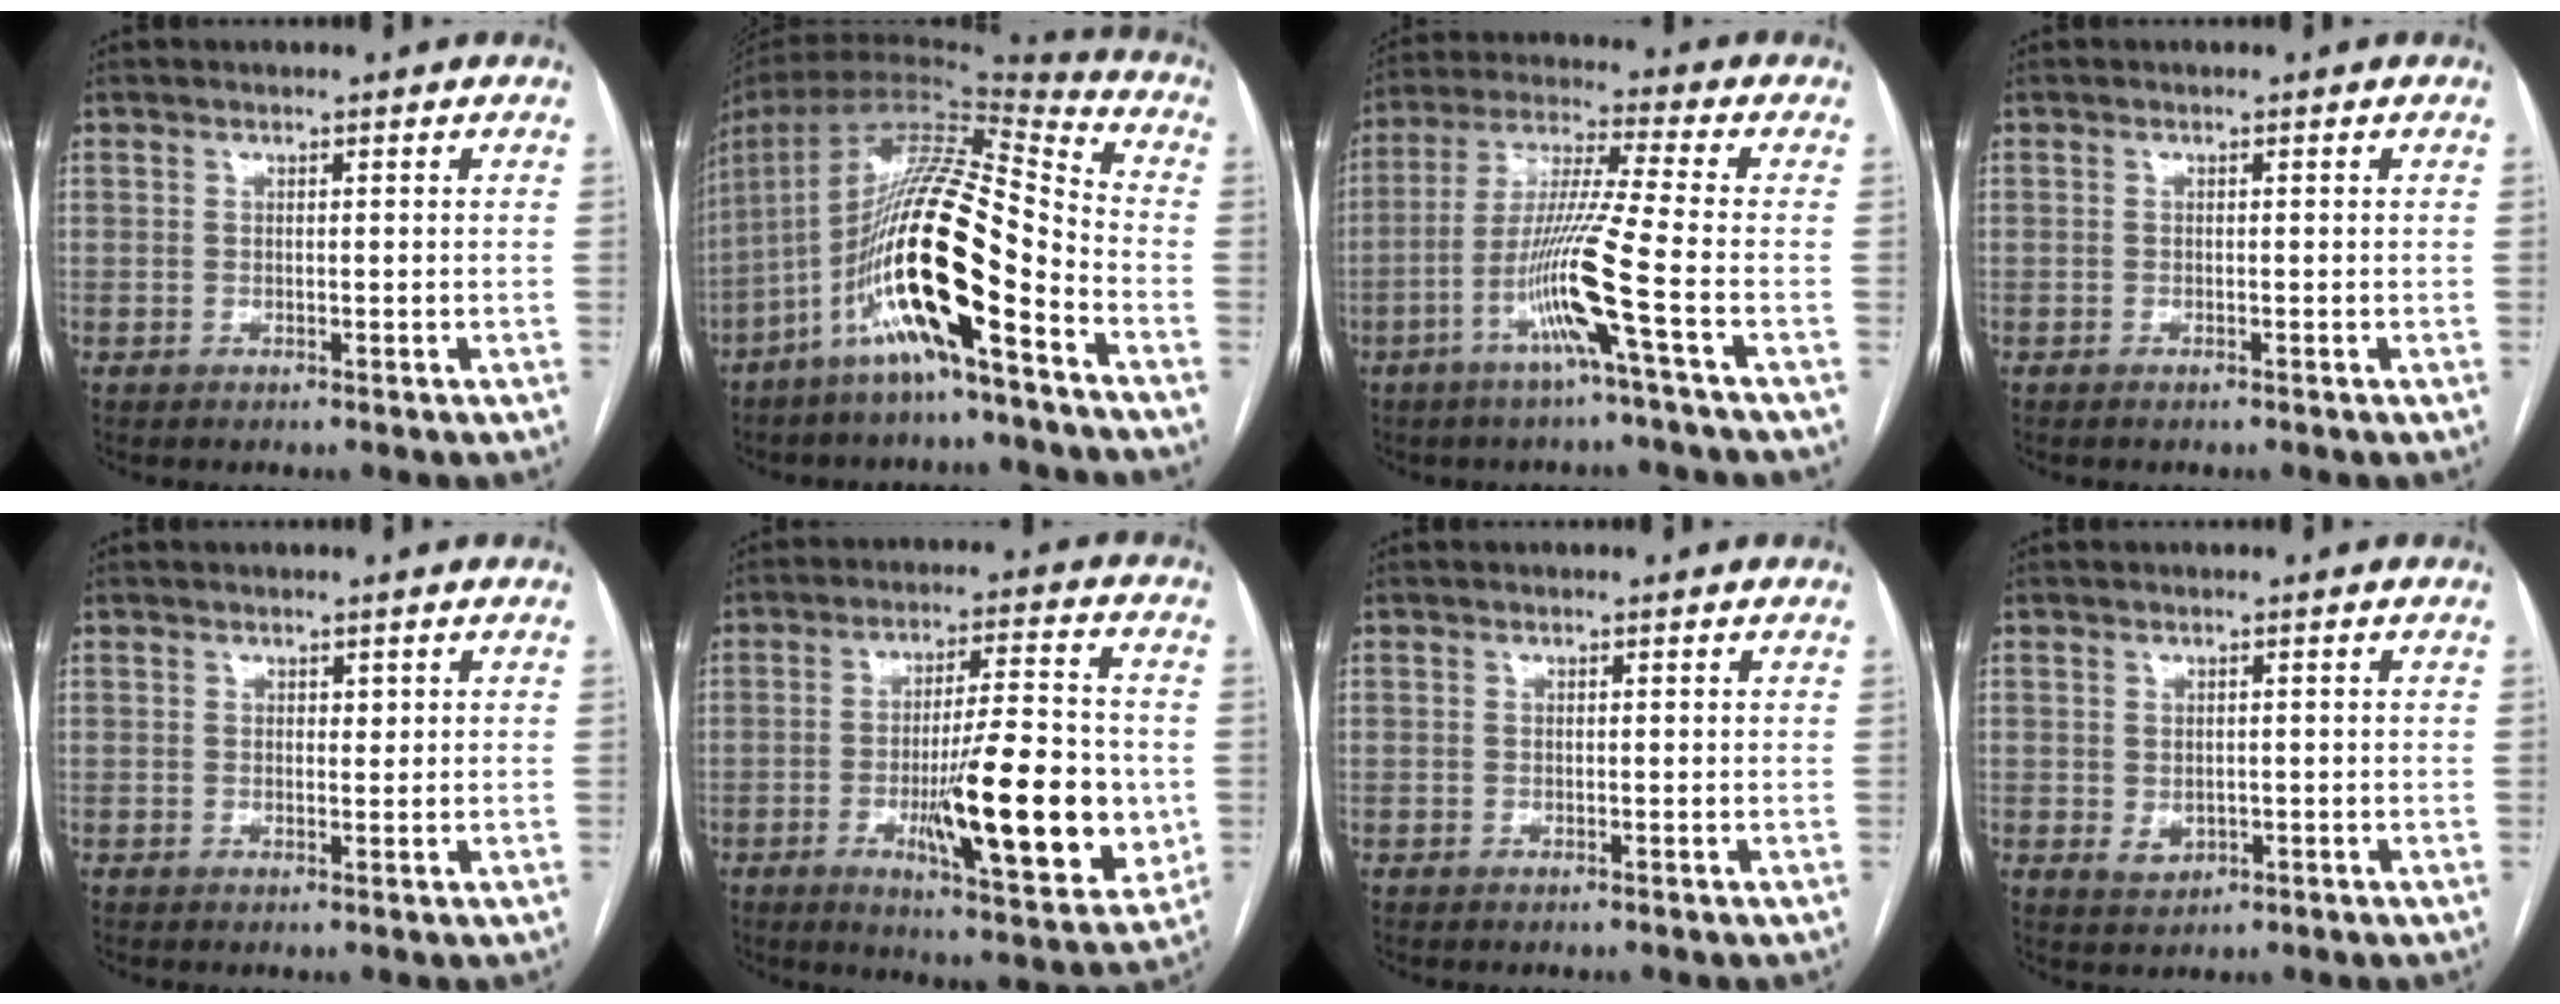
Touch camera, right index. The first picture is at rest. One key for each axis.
{"total": 20.1, "fx": -9.1, "fy": 2.2, "fz": 17.8, "tx": -0.357, "ty": -0.005, "tz": -0.166}
{"total": 11.4, "fx": -4.5, "fy": -2.1, "fz": 10.3, "tx": -0.204, "ty": -0.008, "tz": -0.092}
{"total": 0.0}
{"total": 0.7, "fx": 0.5, "fy": 0.3, "fz": 0.4, "tx": -0.002, "ty": -0.001, "tz": 0.006}
{"total": 18.1, "fx": -3.3, "fy": 3.3, "fz": 17.5, "tx": -0.262, "ty": -0.012, "tz": -0.045}
{"total": 0.0}
{"total": 2.1, "fx": -0.3, "fy": 1.9, "fz": 1.0, "tx": -0.015, "ty": -0.002, "tz": 0.006}